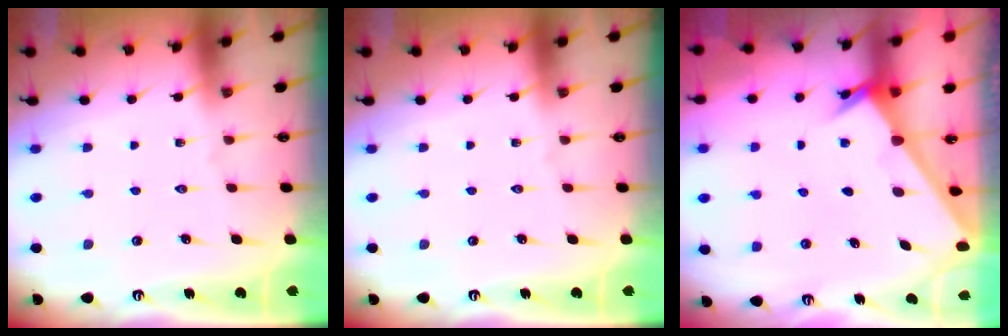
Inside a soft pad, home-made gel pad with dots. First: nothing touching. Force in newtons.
{"total": 0.0}
{"total": 2.4, "press": 2.3, "slide": 0.2}